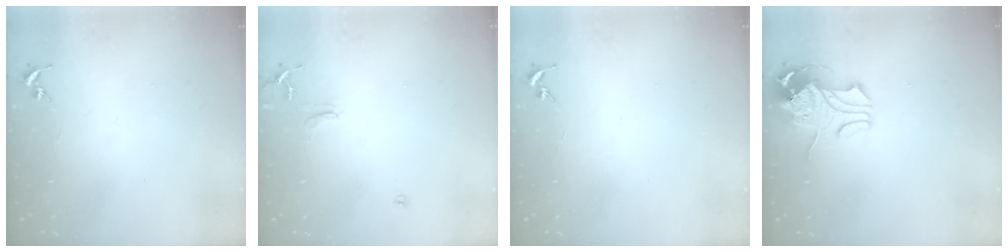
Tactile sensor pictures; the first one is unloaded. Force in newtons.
{"total": 7.2, "press": 7.2, "slide": 0.8}
{"total": 0.0}
{"total": 10.9, "press": 10.9, "slide": 1.1}